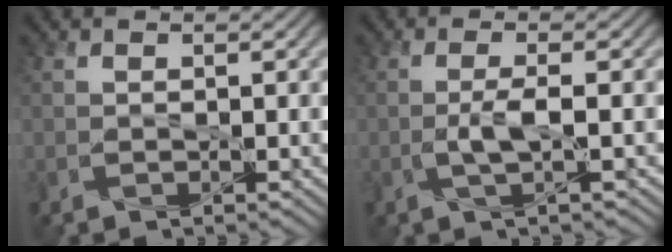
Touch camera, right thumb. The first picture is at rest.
{"total": 2.8, "force": [-0.6, 0.4, 2.7], "torque": [-0.058, 0.005, -0.017]}